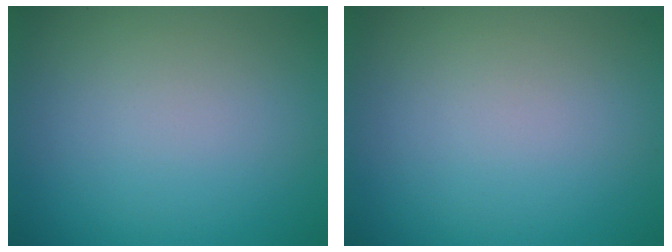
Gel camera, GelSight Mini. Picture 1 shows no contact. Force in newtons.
{"total": 0.0}